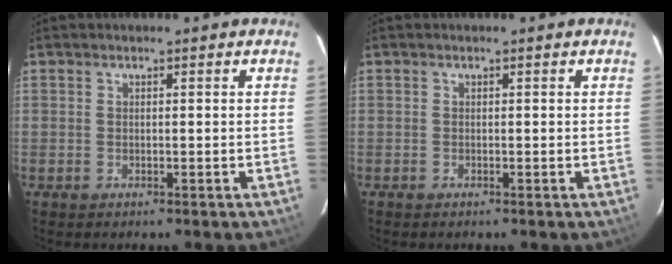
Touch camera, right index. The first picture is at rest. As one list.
[{"total": 0.0}]